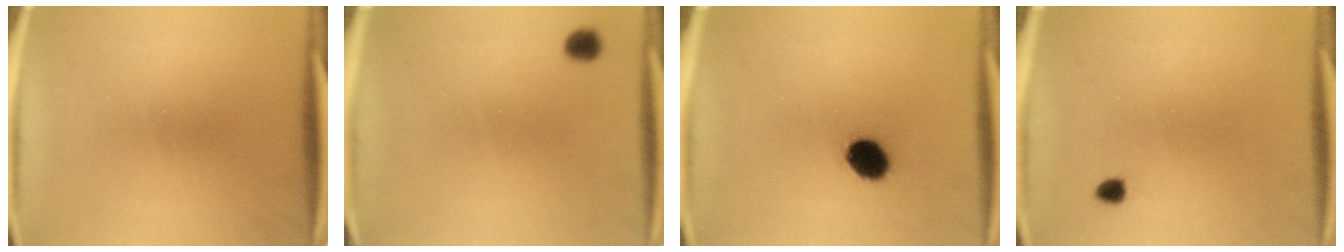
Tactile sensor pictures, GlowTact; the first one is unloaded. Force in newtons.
{"total": 2.3}
{"total": 7.6}
{"total": 1.3}